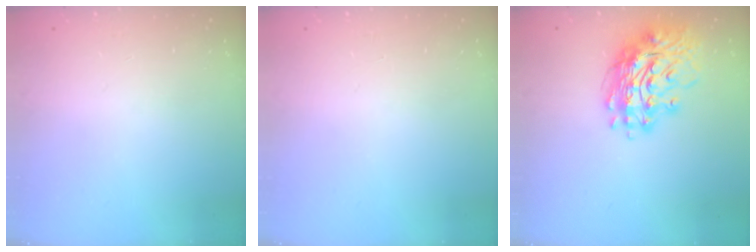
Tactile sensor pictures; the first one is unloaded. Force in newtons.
{"total": 0.0}
{"total": 17.0, "press": 16.8, "slide": 2.5}